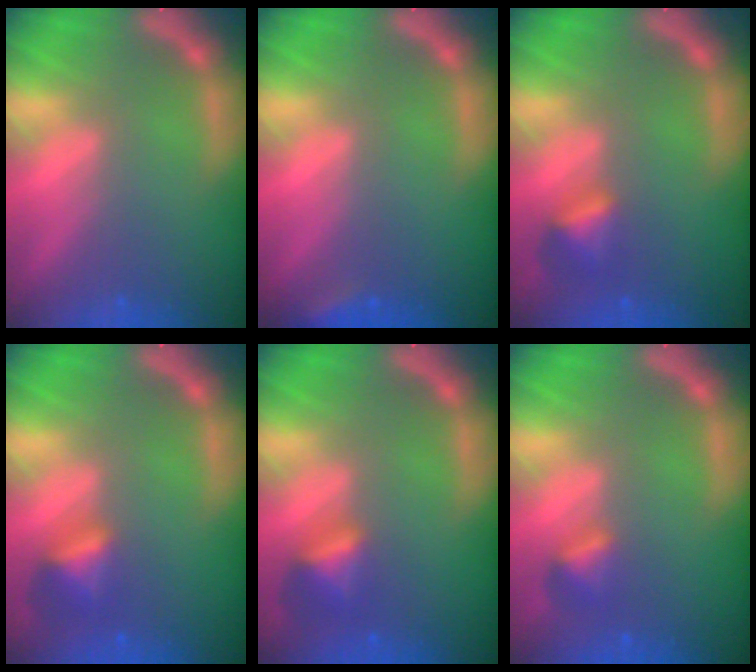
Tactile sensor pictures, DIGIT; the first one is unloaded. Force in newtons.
{"total": 1.9}
{"total": 2.4}
{"total": 2.9}
{"total": 2.9}
{"total": 1.9}